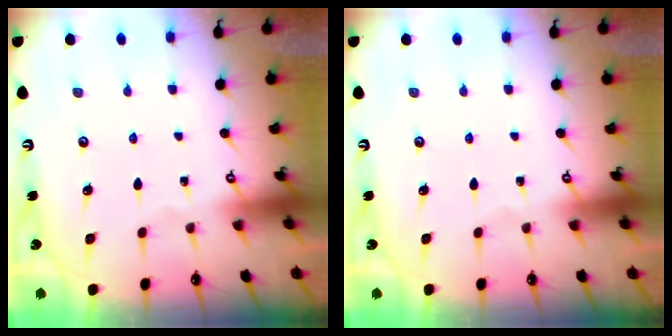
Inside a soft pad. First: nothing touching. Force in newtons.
{"total": 0.0}